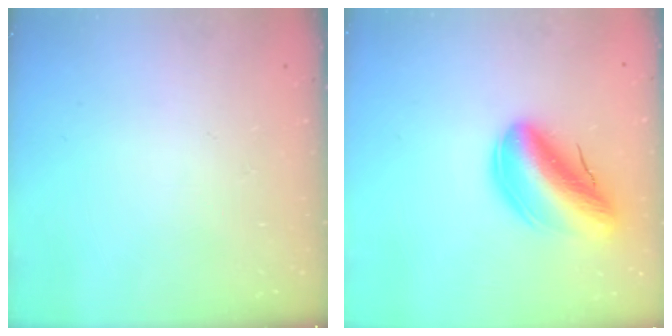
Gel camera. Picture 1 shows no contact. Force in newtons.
{"total": 17.5, "press": 17.1, "slide": 4.1}